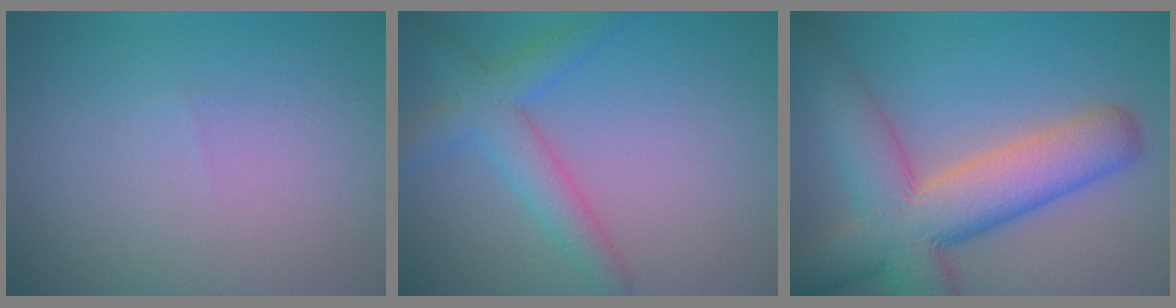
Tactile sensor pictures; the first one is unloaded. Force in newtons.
{"total": 4.2, "press": 4.2, "slide": 0.2}
{"total": 10.3, "press": 10.3, "slide": 0.5}